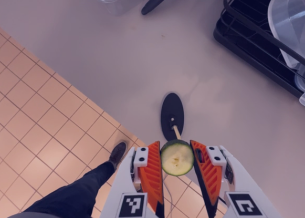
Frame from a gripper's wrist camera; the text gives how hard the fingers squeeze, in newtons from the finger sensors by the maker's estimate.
{"total": 8.4, "left": 8.2, "right": 8.5}